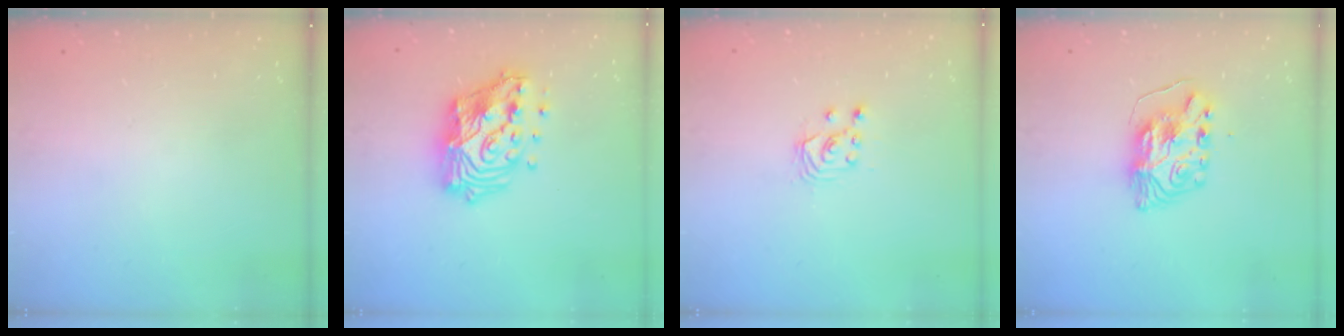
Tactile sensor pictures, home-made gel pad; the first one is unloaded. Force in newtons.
{"total": 18.1, "press": 18.0, "slide": 1.5}
{"total": 2.9, "press": 2.9, "slide": 0.2}
{"total": 8.1, "press": 8.1, "slide": 0.9}